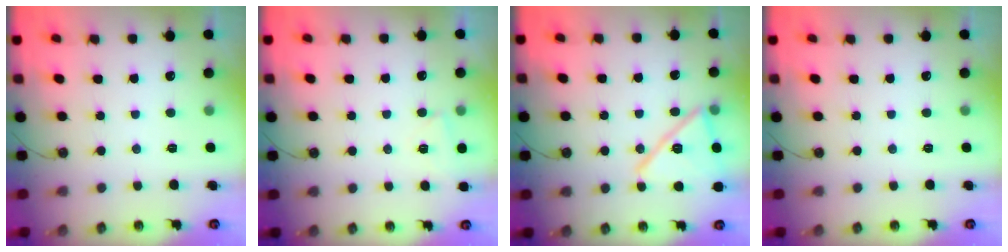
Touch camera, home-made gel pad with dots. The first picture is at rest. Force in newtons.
{"total": 3.8, "press": 3.2, "slide": 2.0}
{"total": 16.7, "press": 16.6, "slide": 2.1}
{"total": 0.0}